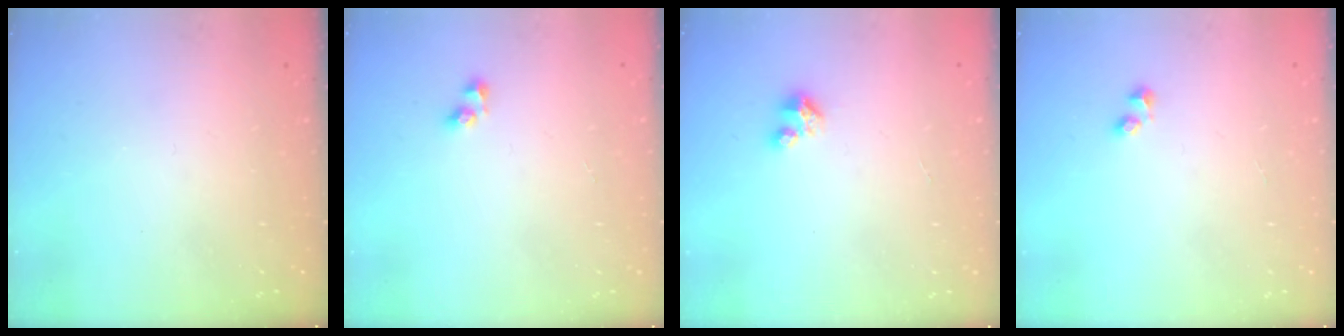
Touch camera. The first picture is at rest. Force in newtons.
{"total": 3.3, "press": 3.2, "slide": 0.7}
{"total": 2.5, "press": 2.5, "slide": 0.3}
{"total": 1.5, "press": 1.2, "slide": 0.8}